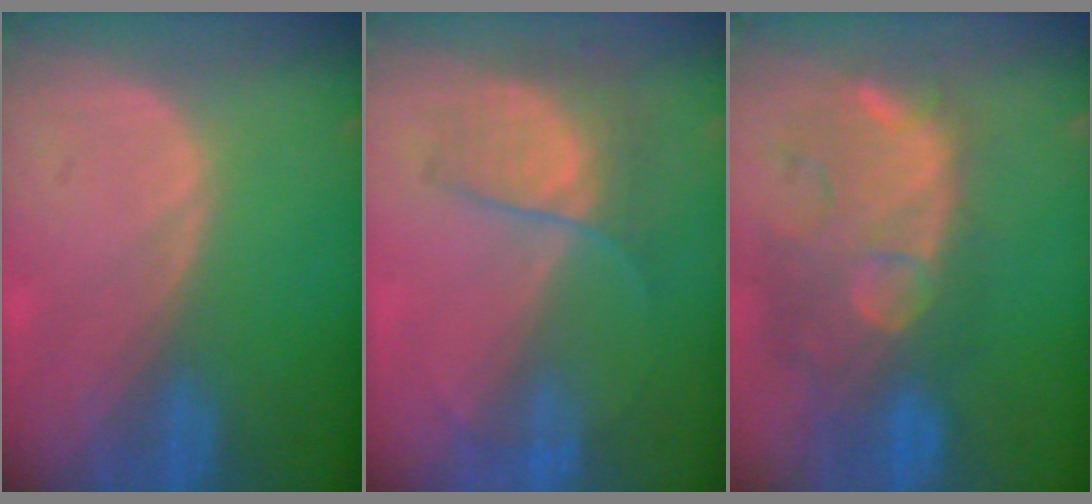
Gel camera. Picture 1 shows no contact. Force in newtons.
{"total": 7.0, "press": 6.0, "slide": 3.7}
{"total": 12.2, "press": 11.0, "slide": 5.2}